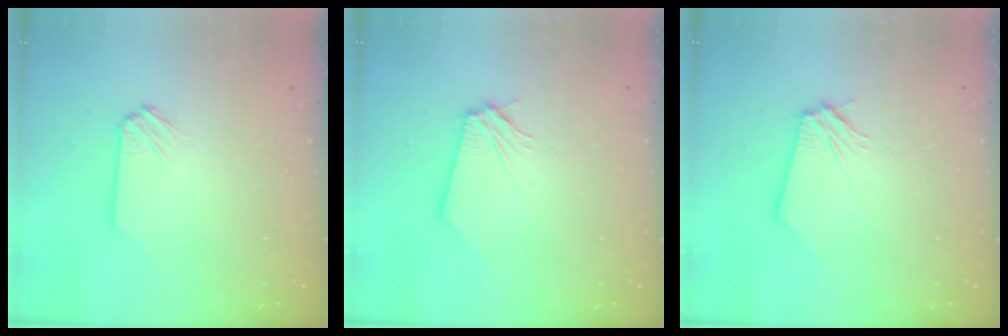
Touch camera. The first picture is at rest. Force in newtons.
{"total": 0.0}
{"total": 0.0}